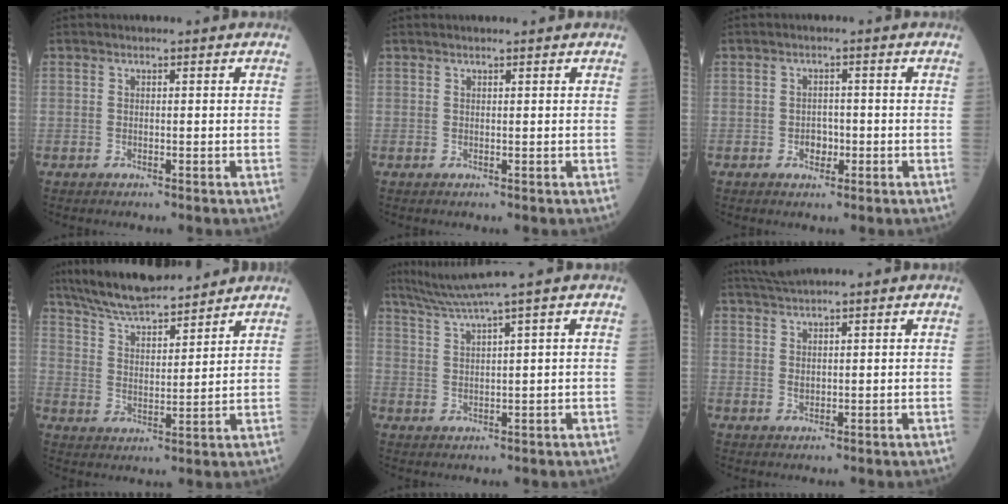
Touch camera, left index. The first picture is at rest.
{"total": 1.6, "force": [1.5, -0.1, 0.7], "torque": [-0.008, 0.014, 0.024]}
{"total": 2.1, "force": [-0.7, 1.5, 1.2], "torque": [-0.015, 0.005, -0.008]}
{"total": 12.9, "force": [11.6, 1.9, 5.3], "torque": [-0.098, 0.017, 0.205]}
{"total": 4.9, "force": [3.9, -2.2, 2.1], "torque": [-0.051, 0.000, 0.083]}
{"total": 2.8, "force": [2.5, 0.0, 1.3], "torque": [-0.030, 0.006, 0.057]}